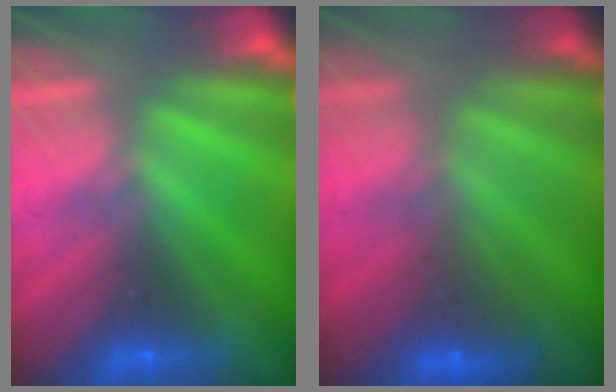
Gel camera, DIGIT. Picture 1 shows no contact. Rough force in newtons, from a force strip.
{"total": 2.9}